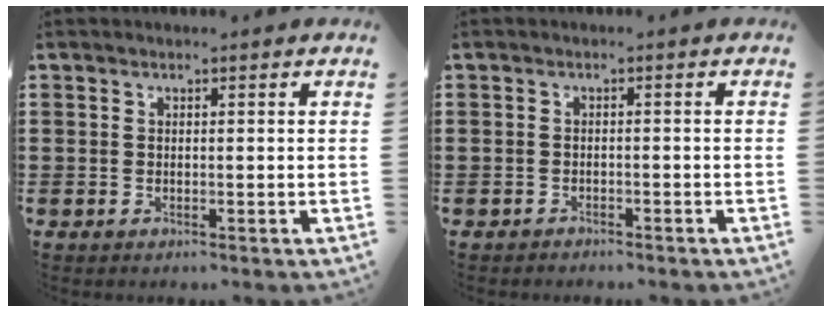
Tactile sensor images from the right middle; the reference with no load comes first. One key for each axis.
{"total": 1.2, "fx": -1.2, "fy": 0.2, "fz": -0.1, "tx": -0.002, "ty": 0.003, "tz": -0.027}